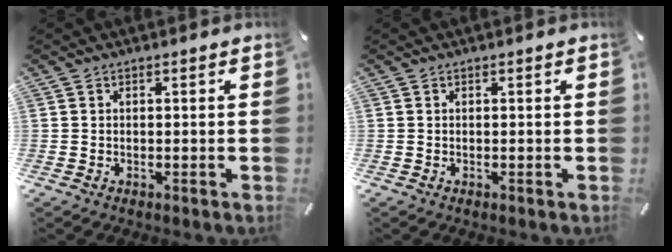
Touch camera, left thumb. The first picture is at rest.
{"total": 0.0}